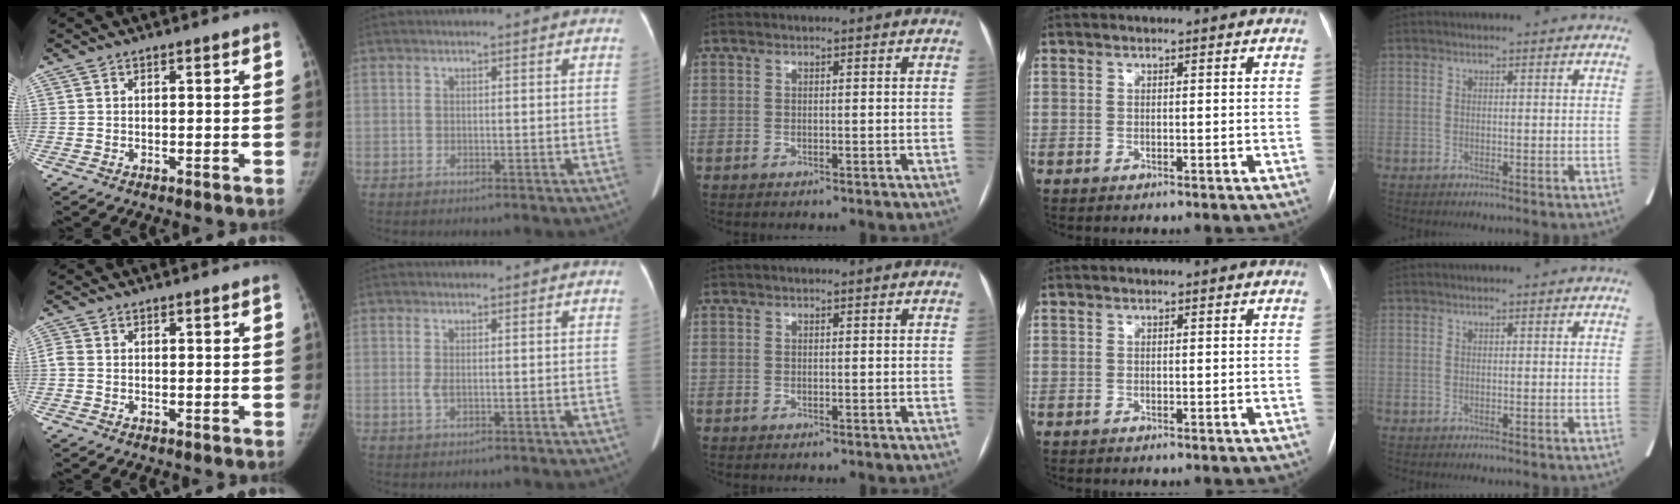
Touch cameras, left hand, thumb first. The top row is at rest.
{"thumb": {"total": 1.5, "force": [-0.4, 1.1, 1.0], "torque": [-0.023, -0.002, -0.015]}, "index": {"total": 1.3, "force": [0.1, 0.4, 1.2], "torque": [-0.031, -0.003, 0.007]}}